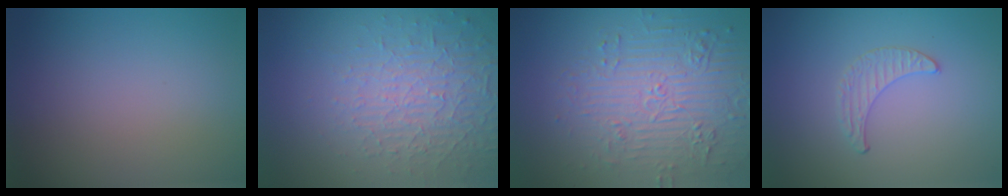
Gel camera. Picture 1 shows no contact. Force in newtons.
{"total": 5.0, "press": 3.2, "slide": 3.8}
{"total": 5.6, "press": 4.6, "slide": 3.1}
{"total": 0.8, "press": 0.8, "slide": 0.2}